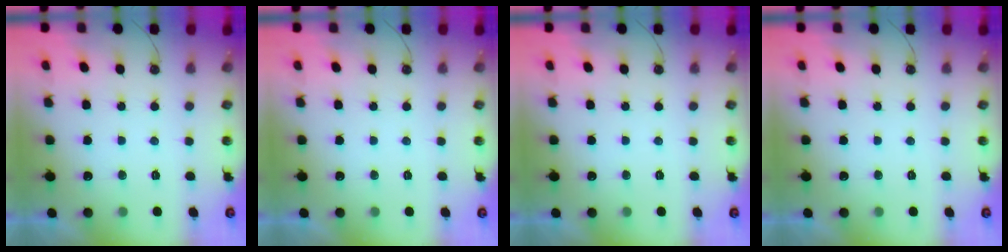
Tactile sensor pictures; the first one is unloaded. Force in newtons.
{"total": 0.0}
{"total": 0.0}
{"total": 0.0}